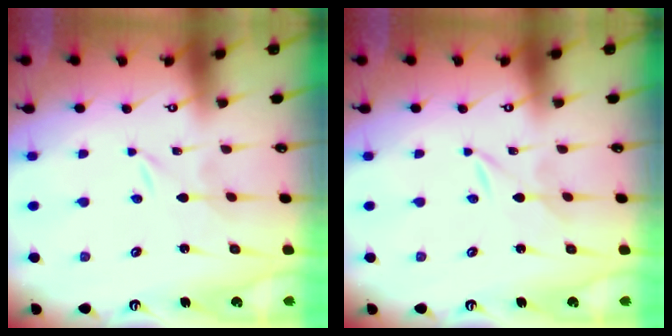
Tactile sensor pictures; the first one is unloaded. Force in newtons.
{"total": 0.8, "press": 0.8, "slide": 0.2}